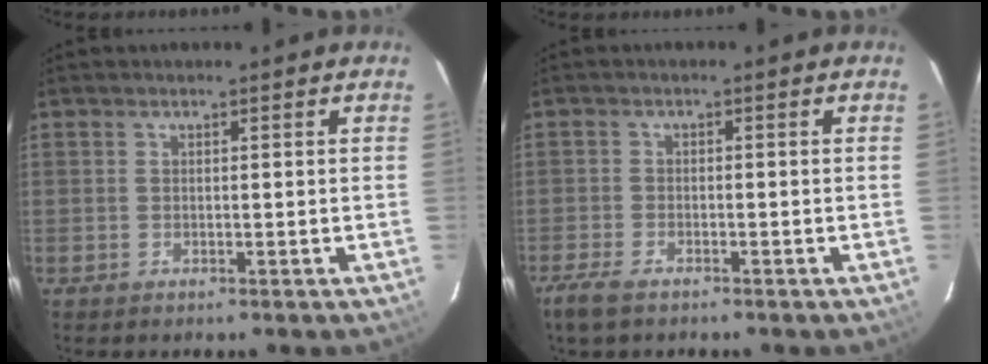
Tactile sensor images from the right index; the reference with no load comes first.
{"total": 4.5, "force": [-3.4, 1.7, 2.4], "torque": [-0.070, -0.011, -0.070]}